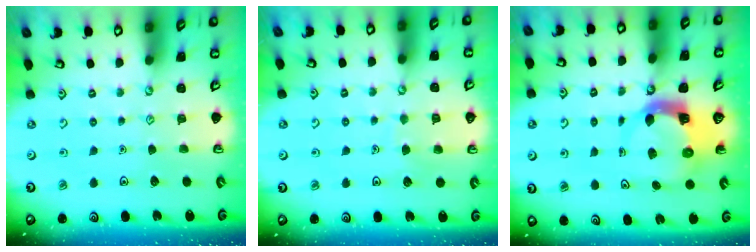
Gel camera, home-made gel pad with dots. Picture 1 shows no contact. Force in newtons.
{"total": 3.5, "press": 3.5, "slide": 0.3}
{"total": 4.6, "press": 4.6, "slide": 0.5}